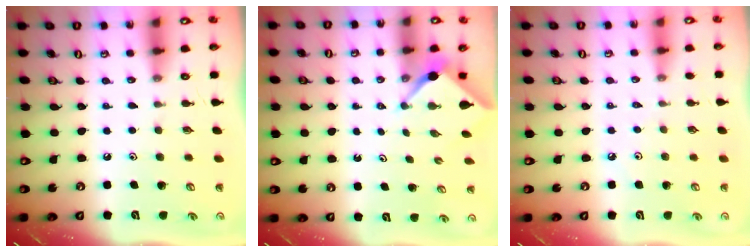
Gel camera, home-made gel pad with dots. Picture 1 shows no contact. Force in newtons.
{"total": 2.5, "press": 2.5, "slide": 0.2}
{"total": 1.1, "press": 1.1, "slide": 0.4}